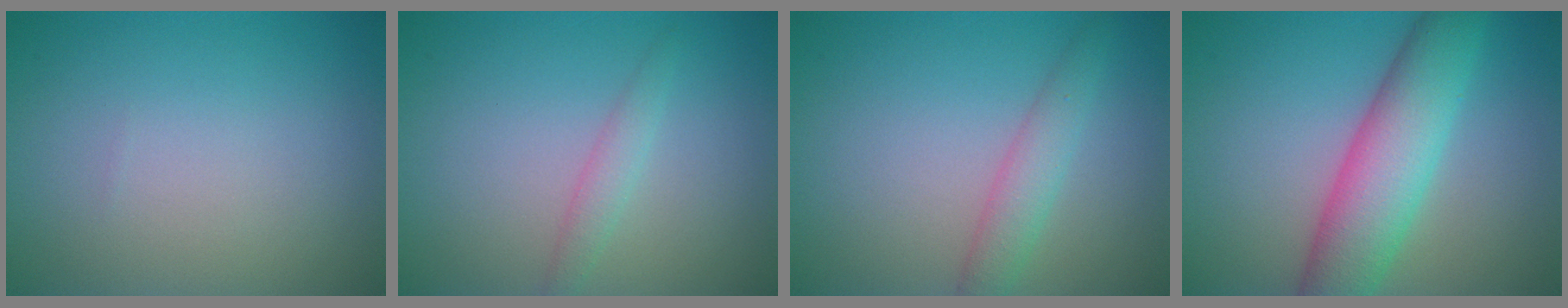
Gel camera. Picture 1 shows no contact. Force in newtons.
{"total": 1.5, "press": 1.5, "slide": 0.0}
{"total": 2.5, "press": 2.5, "slide": 0.1}
{"total": 7.3, "press": 7.3, "slide": 0.2}